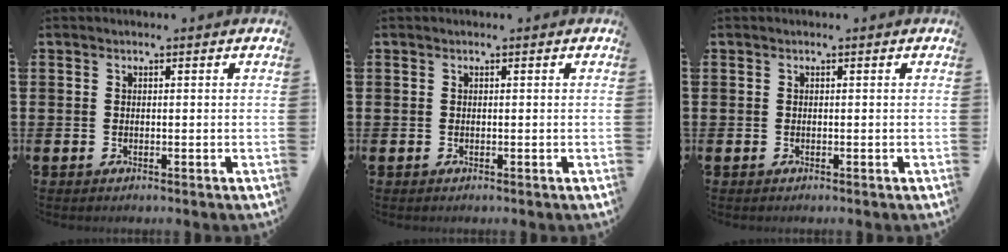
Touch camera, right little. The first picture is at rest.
{"total": 0.0}
{"total": 0.0}